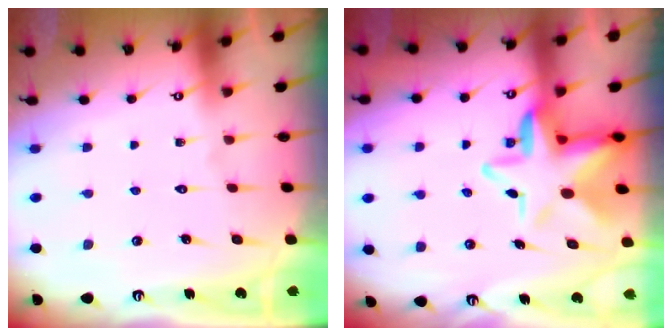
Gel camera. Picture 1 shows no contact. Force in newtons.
{"total": 11.1, "press": 11.0, "slide": 1.8}